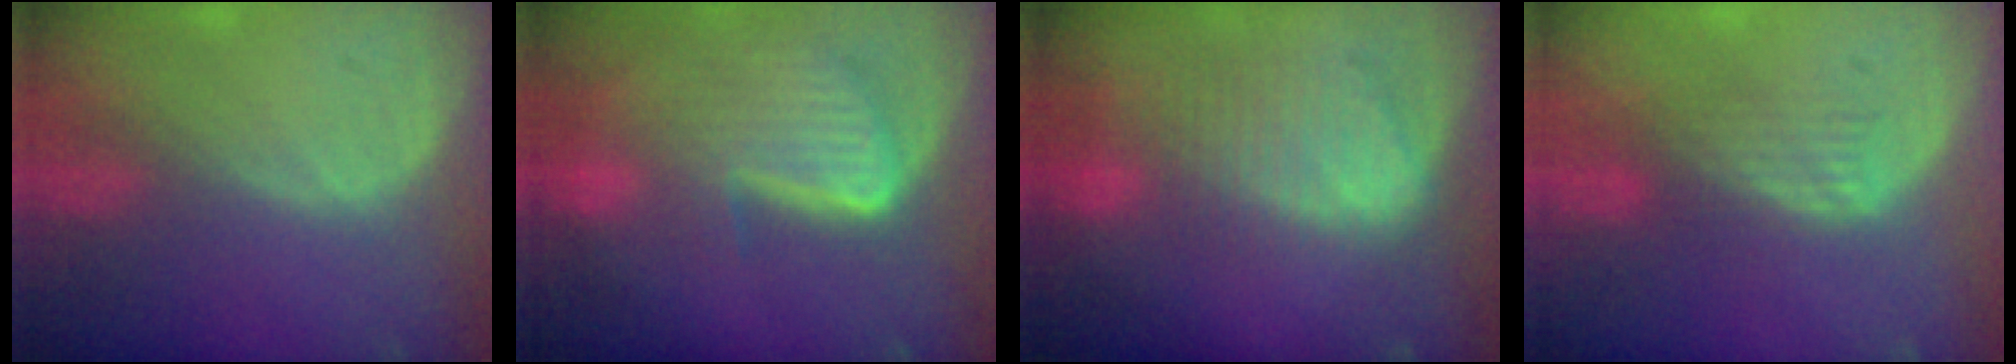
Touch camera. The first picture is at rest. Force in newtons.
{"total": 9.4, "press": 8.1, "slide": 4.9}
{"total": 9.3, "press": 8.1, "slide": 4.5}
{"total": 4.2, "press": 3.5, "slide": 2.4}